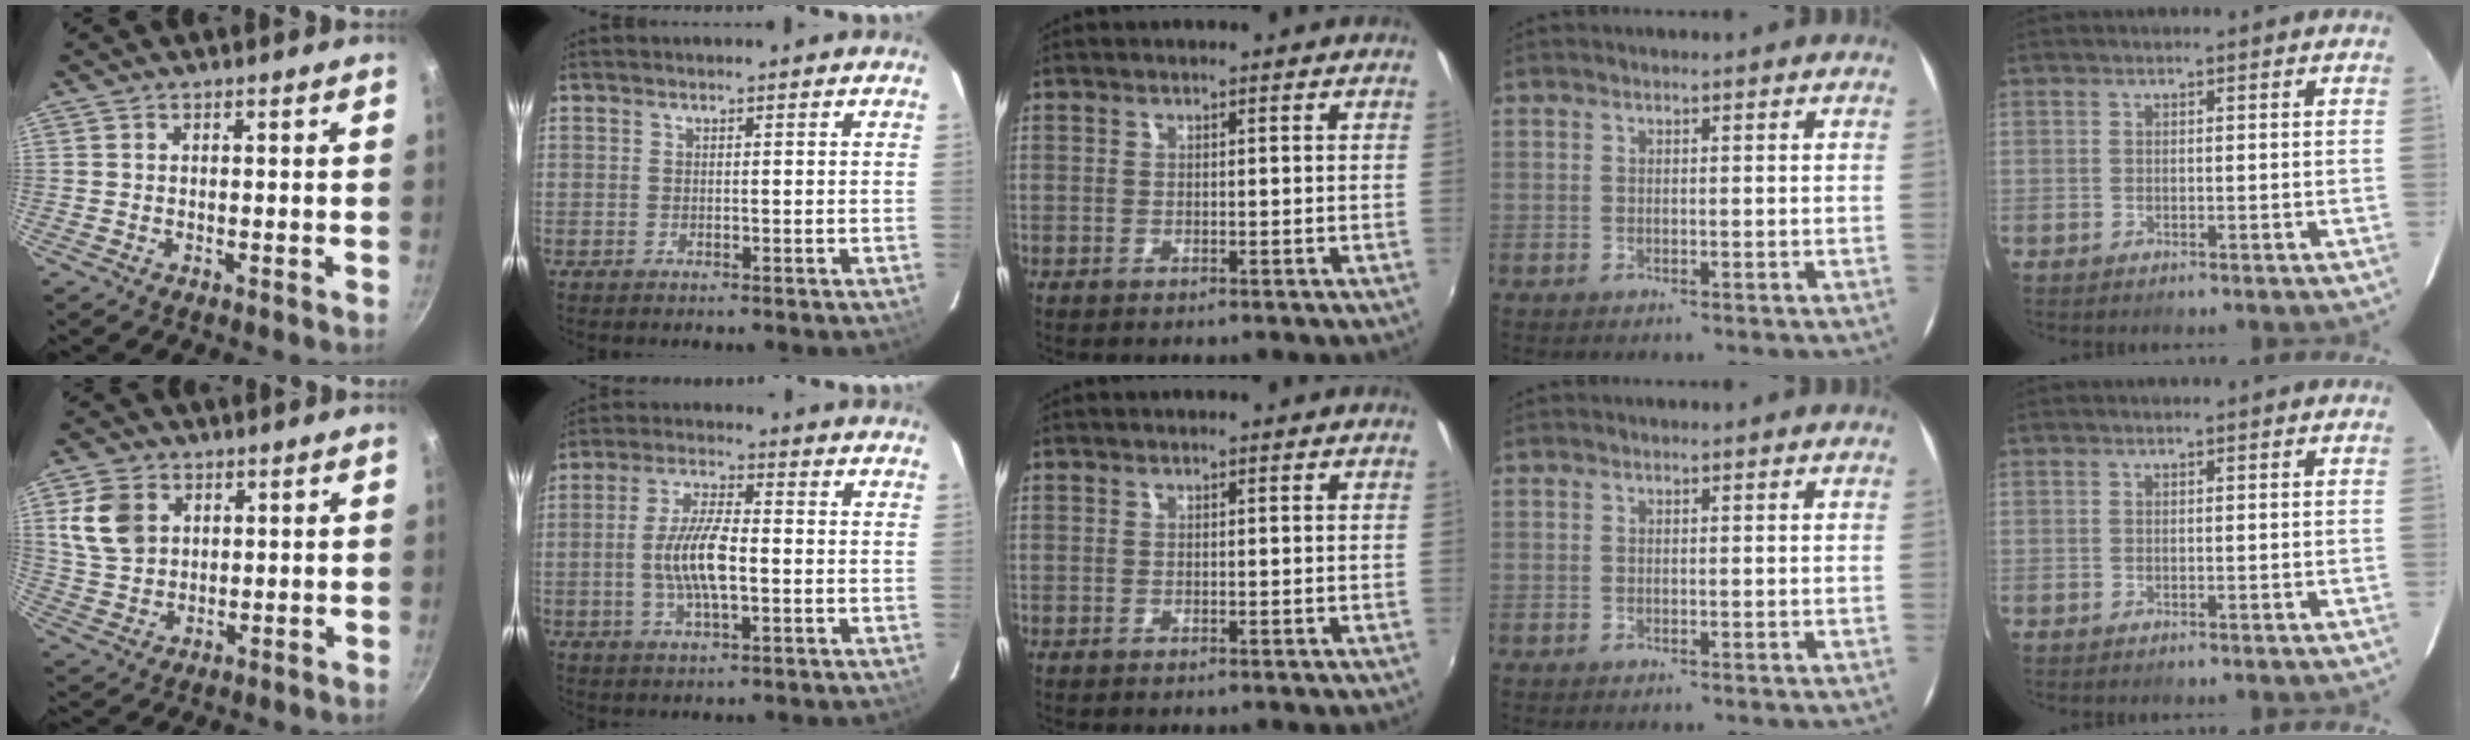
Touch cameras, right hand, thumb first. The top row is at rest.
{"thumb": {"total": 9.2, "force": [3.1, 7.0, 5.2], "torque": [-0.083, -0.005, 0.065]}, "index": {"total": 9.0, "force": [-1.4, 2.6, 8.5], "torque": [-0.169, 0.003, -0.027]}}